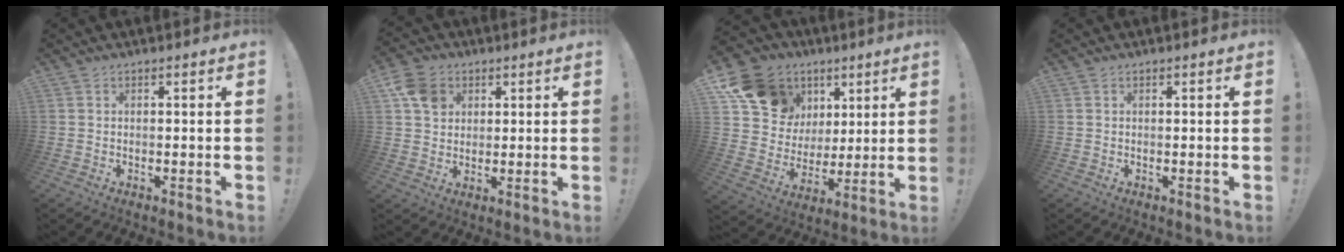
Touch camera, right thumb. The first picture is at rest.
{"total": 8.7, "force": [3.6, 7.0, 3.8], "torque": [-0.047, -0.008, 0.072]}
{"total": 17.5, "force": [8.6, 13.7, 6.6], "torque": [-0.105, -0.041, 0.188]}
{"total": 0.0}